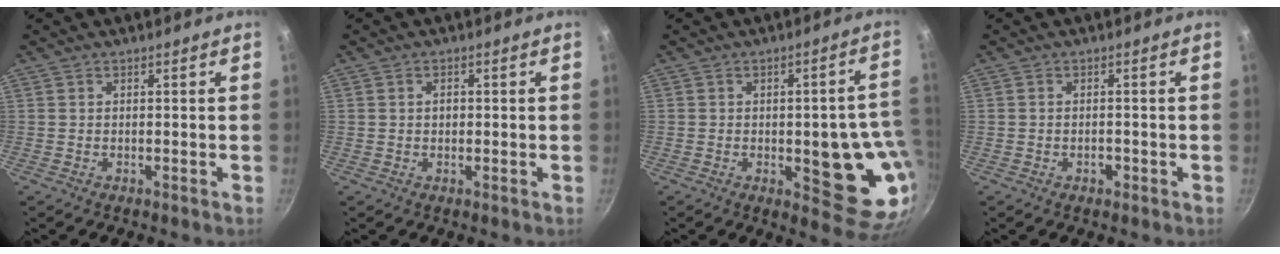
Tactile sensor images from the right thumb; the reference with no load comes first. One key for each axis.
{"total": 1.5, "fx": 0.2, "fy": 1.1, "fz": 1.0, "tx": -0.014, "ty": 0.004, "tz": 0.002}
{"total": 16.2, "fx": -2.5, "fy": 6.8, "fz": 14.5, "tx": -0.111, "ty": 0.001, "tz": -0.030}
{"total": 1.5, "fx": -0.7, "fy": 1.0, "fz": 0.9, "tx": -0.011, "ty": 0.005, "tz": -0.010}